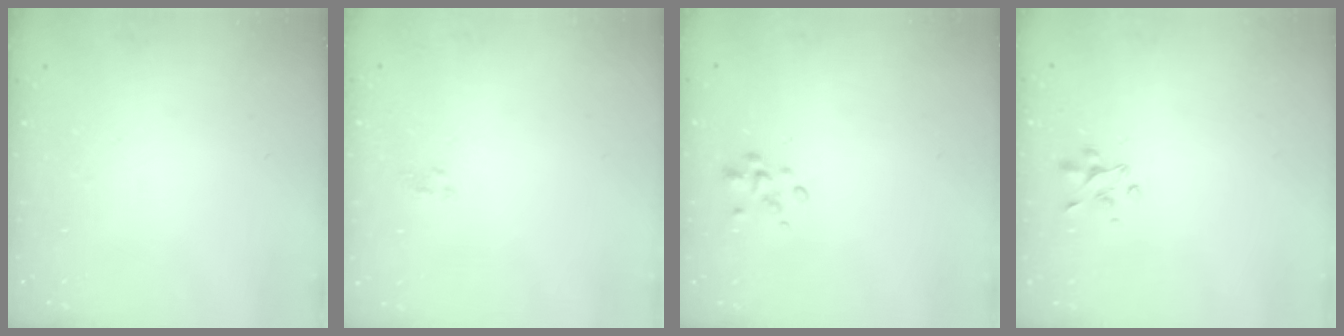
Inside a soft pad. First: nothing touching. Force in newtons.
{"total": 1.2, "press": 1.0, "slide": 0.6}
{"total": 2.6, "press": 2.5, "slide": 0.5}
{"total": 2.9, "press": 2.8, "slide": 0.9}